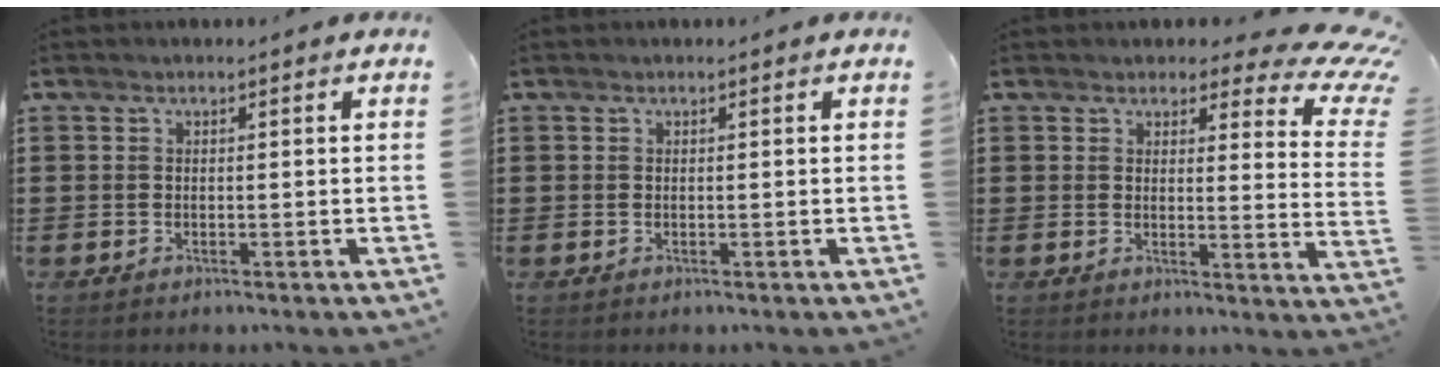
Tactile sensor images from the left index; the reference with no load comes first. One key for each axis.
{"total": 0.0}
{"total": 5.5, "fx": 4.2, "fy": 1.8, "fz": 3.0, "tx": -0.053, "ty": -0.021, "tz": 0.072}